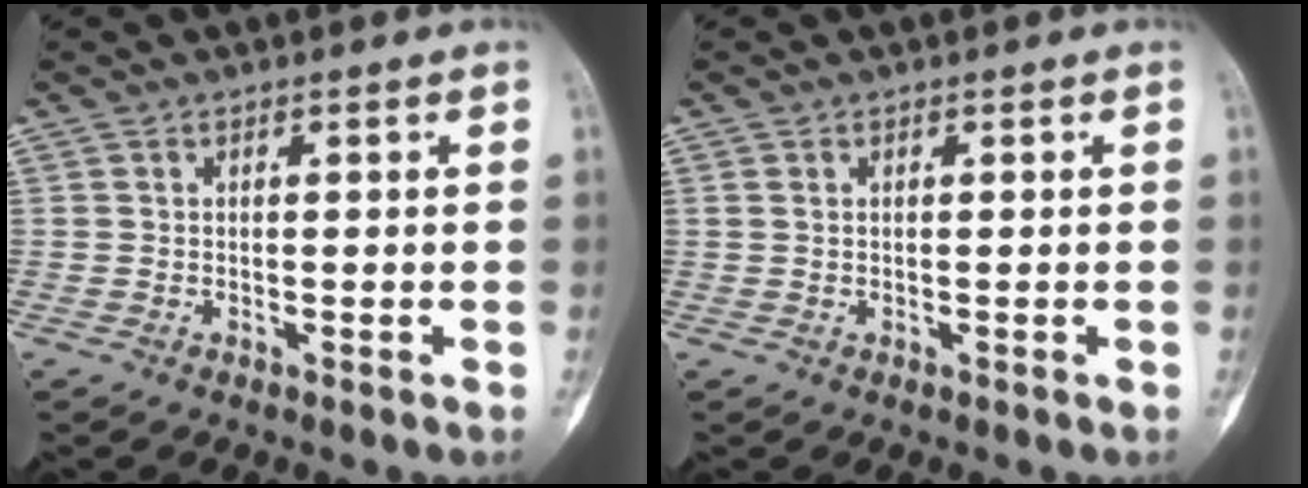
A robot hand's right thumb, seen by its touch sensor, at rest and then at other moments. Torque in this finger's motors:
{"motor_torque": [0.00, 0.18, 0.28, 0.04, -0.03]}